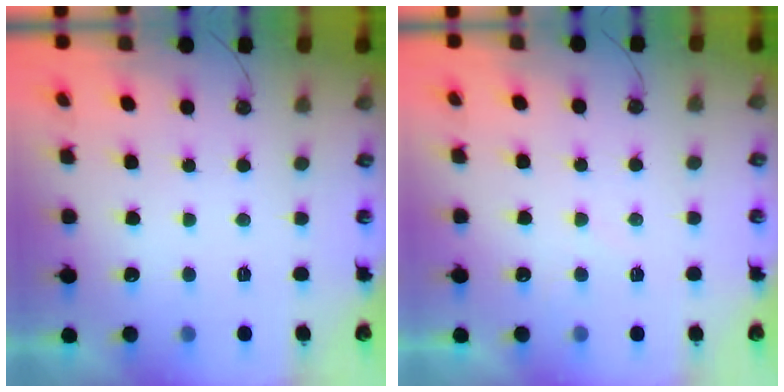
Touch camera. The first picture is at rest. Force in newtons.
{"total": 4.0, "press": 4.0, "slide": 0.5}